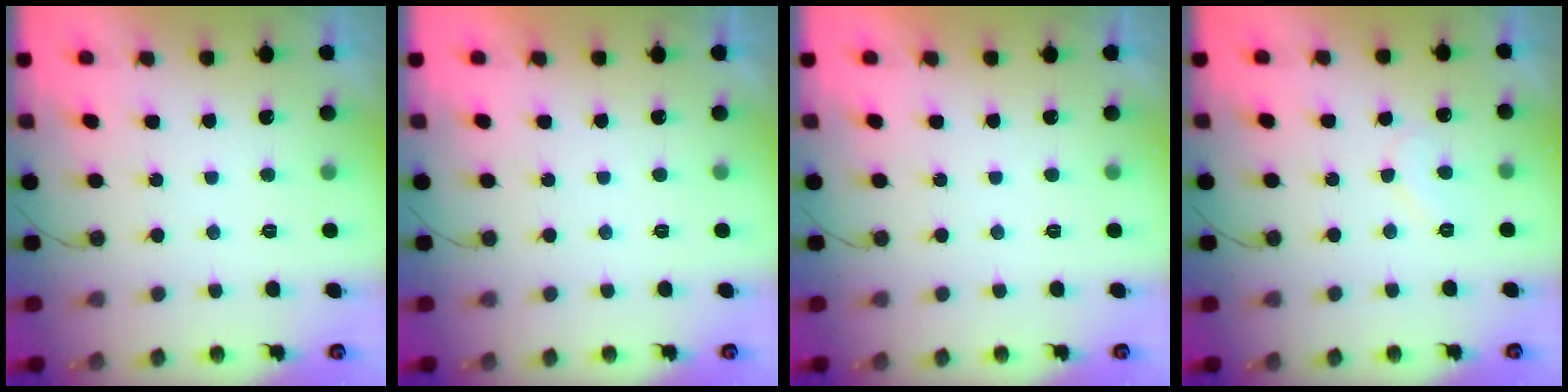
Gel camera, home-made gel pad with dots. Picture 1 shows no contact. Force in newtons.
{"total": 1.9, "press": 1.9, "slide": 0.0}
{"total": 1.8, "press": 1.8, "slide": 0.0}
{"total": 6.5, "press": 6.5, "slide": 0.4}